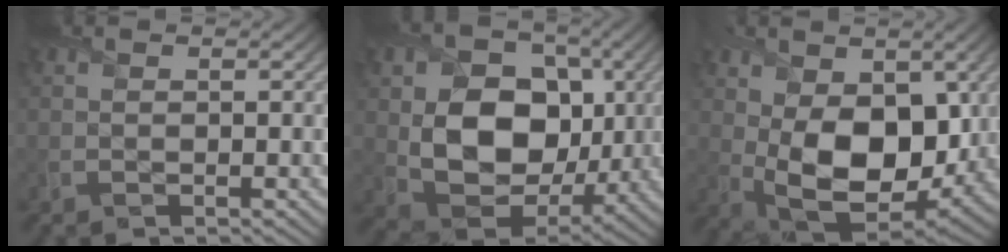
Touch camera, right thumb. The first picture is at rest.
{"total": 12.7, "force": [0.8, 9.6, 8.4], "torque": [-0.157, -0.011, 0.012]}
{"total": 13.5, "force": [0.6, 8.5, 10.5], "torque": [-0.204, -0.023, 0.017]}